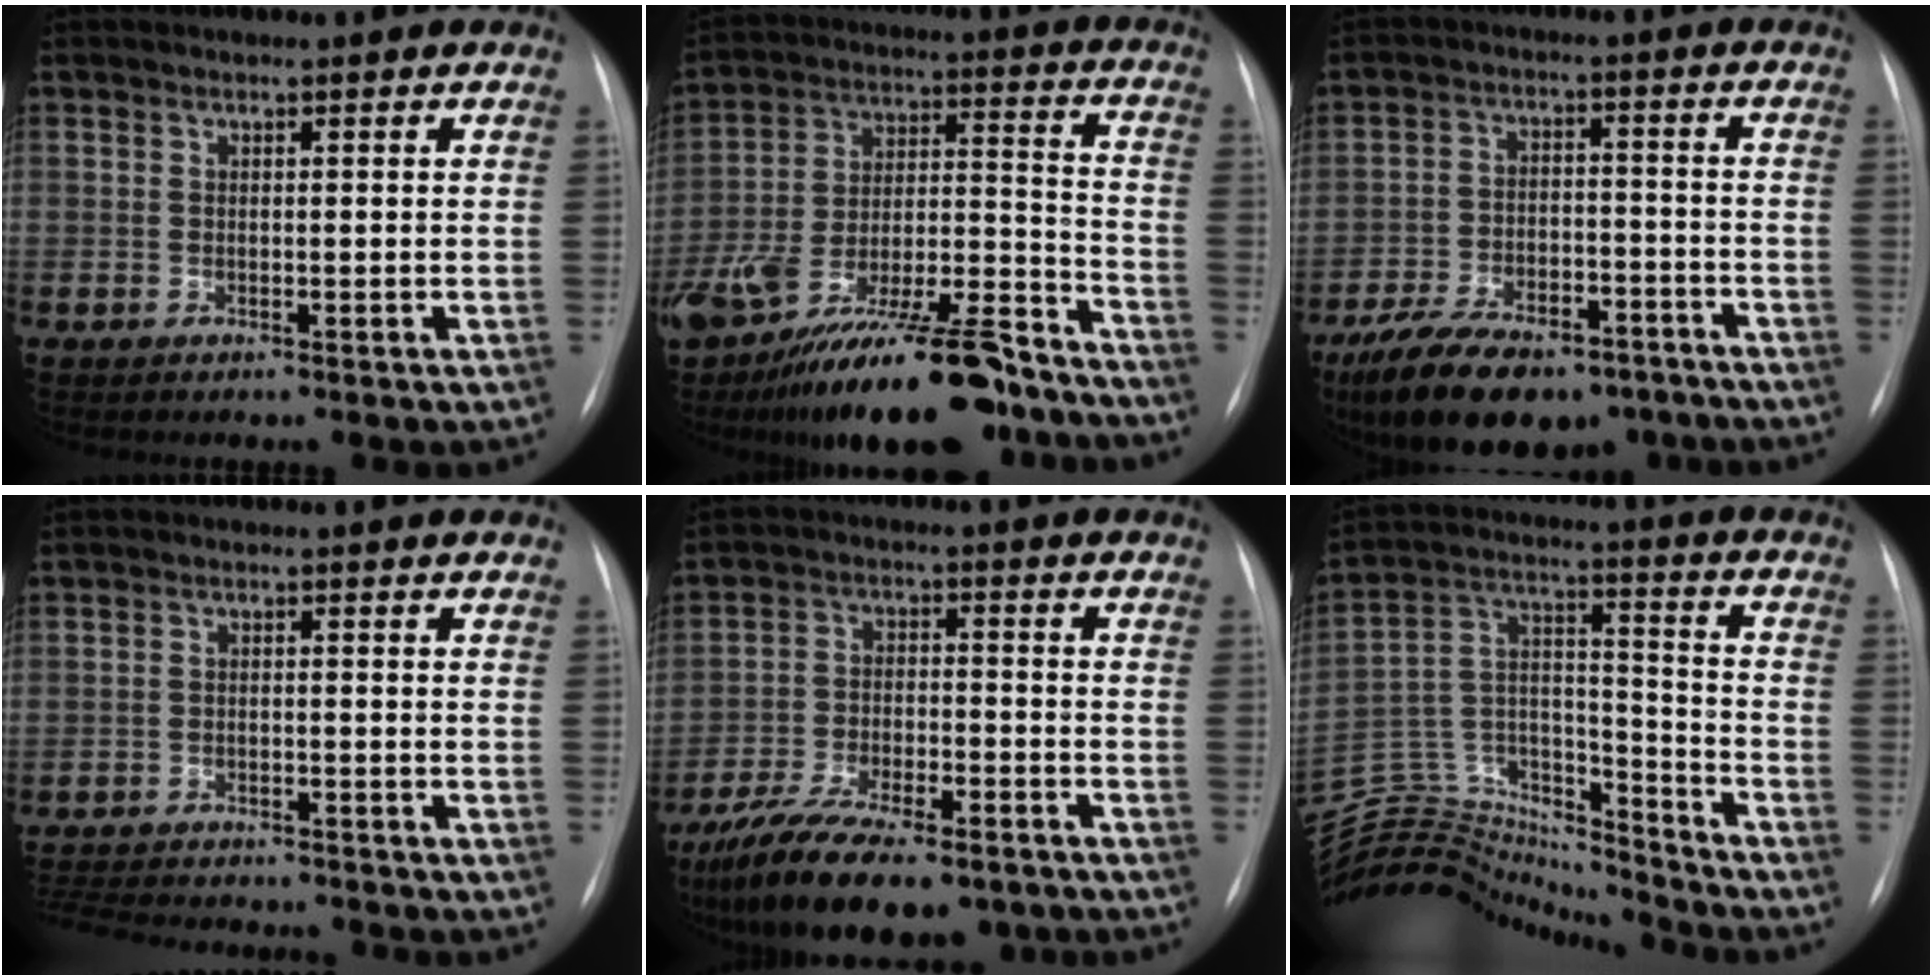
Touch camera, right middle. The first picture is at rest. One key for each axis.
{"total": 27.8, "fx": -21.0, "fy": 6.3, "fz": 17.0, "tx": -0.271, "ty": -0.006, "tz": -0.336}
{"total": 16.5, "fx": -12.1, "fy": 7.1, "fz": 8.7, "tx": -0.161, "ty": 0.003, "tz": -0.193}
{"total": 13.8, "fx": -12.7, "fy": 2.7, "fz": 4.8, "tx": -0.108, "ty": -0.010, "tz": -0.177}
{"total": 16.7, "fx": -12.6, "fy": 5.6, "fz": 9.4, "tx": -0.168, "ty": -0.012, "tz": -0.203}
{"total": 23.6, "fx": -22.4, "fy": 5.9, "fz": 4.7, "tx": -0.130, "ty": 0.051, "tz": -0.360}